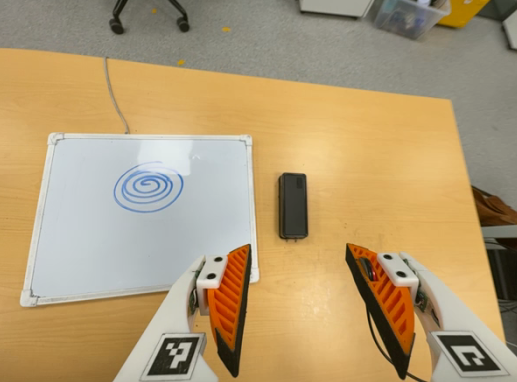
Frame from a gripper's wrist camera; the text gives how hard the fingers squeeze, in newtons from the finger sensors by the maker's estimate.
{"total": 0.0}